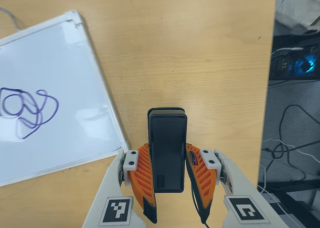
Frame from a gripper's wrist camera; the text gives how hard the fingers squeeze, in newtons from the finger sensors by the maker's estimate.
{"total": 4.7, "left": 3.3, "right": 6.1}